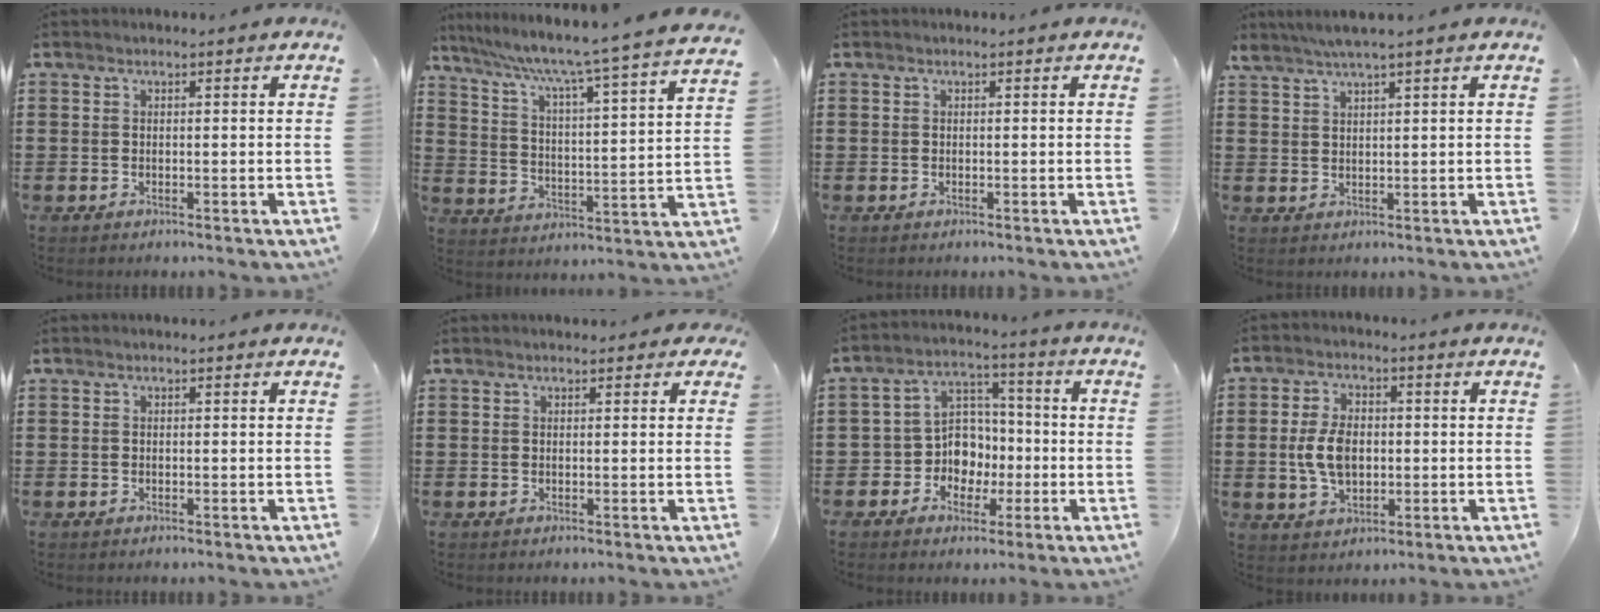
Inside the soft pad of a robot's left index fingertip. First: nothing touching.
{"total": 6.3, "force": [5.2, -0.9, 3.4], "torque": [-0.089, -0.049, 0.073]}
{"total": 0.0}
{"total": 3.1, "force": [2.5, -0.3, 1.7], "torque": [-0.038, 0.000, 0.047]}
{"total": 0.0}
{"total": 0.8, "force": [0.5, 0.5, 0.4], "torque": [-0.011, 0.007, 0.008]}
{"total": 7.3, "force": [-1.5, 6.8, 2.2], "torque": [-0.068, 0.008, -0.026]}
{"total": 6.8, "force": [-0.2, 4.2, 5.3], "torque": [-0.124, 0.006, -0.008]}